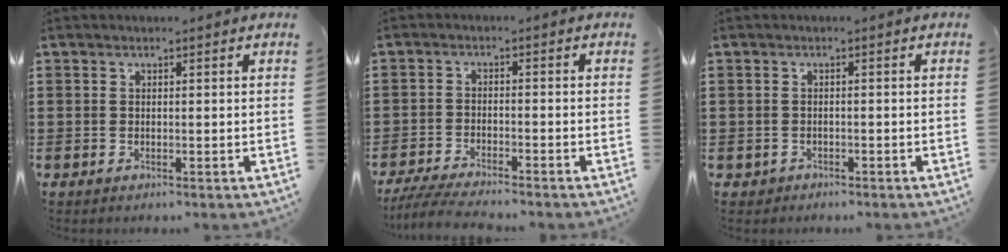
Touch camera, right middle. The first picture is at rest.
{"total": 4.2, "force": [-4.0, 0.1, 1.3], "torque": [-0.037, -0.012, -0.082]}
{"total": 0.8, "force": [-0.7, 0.4, -0.1], "torque": [-0.003, 0.000, -0.017]}